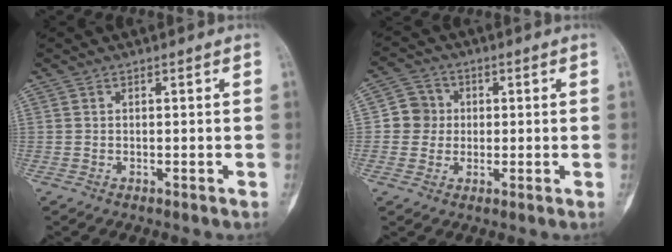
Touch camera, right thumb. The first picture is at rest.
{"total": 5.5, "force": [0.2, 5.4, 1.3], "torque": [0.010, 0.009, -0.006]}